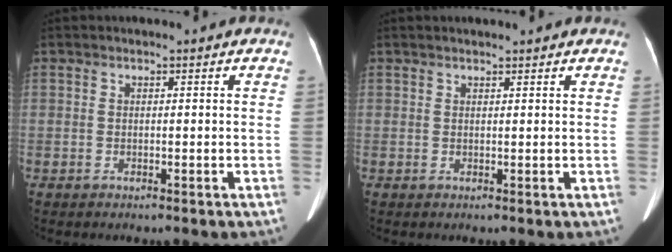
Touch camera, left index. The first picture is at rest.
{"total": 2.9, "force": [2.6, 0.2, 1.3], "torque": [-0.019, 0.018, 0.037]}